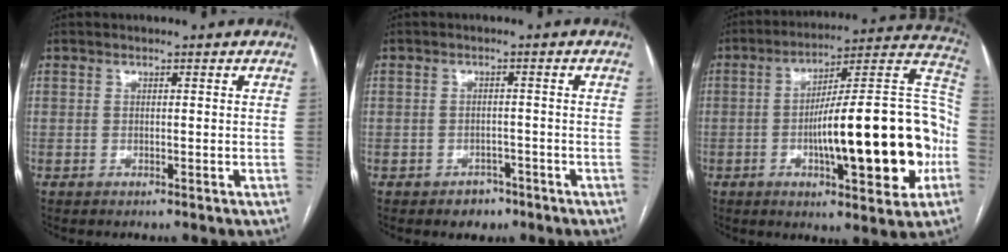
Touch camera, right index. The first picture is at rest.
{"total": 2.9, "force": [-1.8, 2.1, 0.7], "torque": [-0.006, 0.008, -0.021]}
{"total": 24.6, "force": [-4.9, 4.4, 23.8], "torque": [-0.298, 0.029, -0.066]}